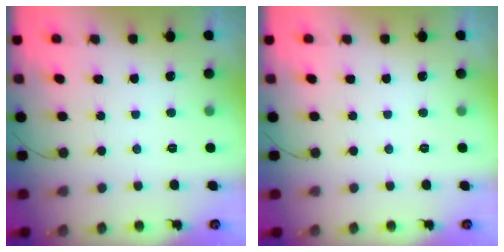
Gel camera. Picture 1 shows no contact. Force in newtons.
{"total": 0.0}